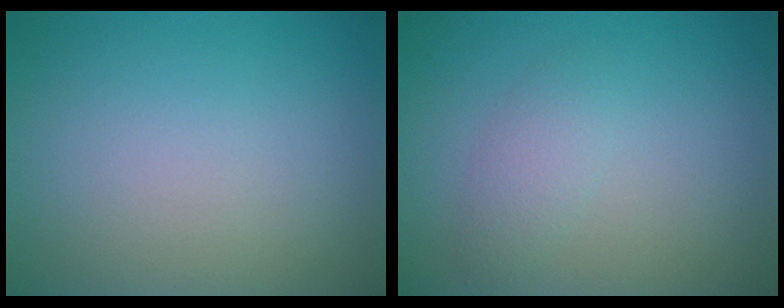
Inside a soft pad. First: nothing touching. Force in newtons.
{"total": 1.7, "press": 1.7, "slide": 0.0}